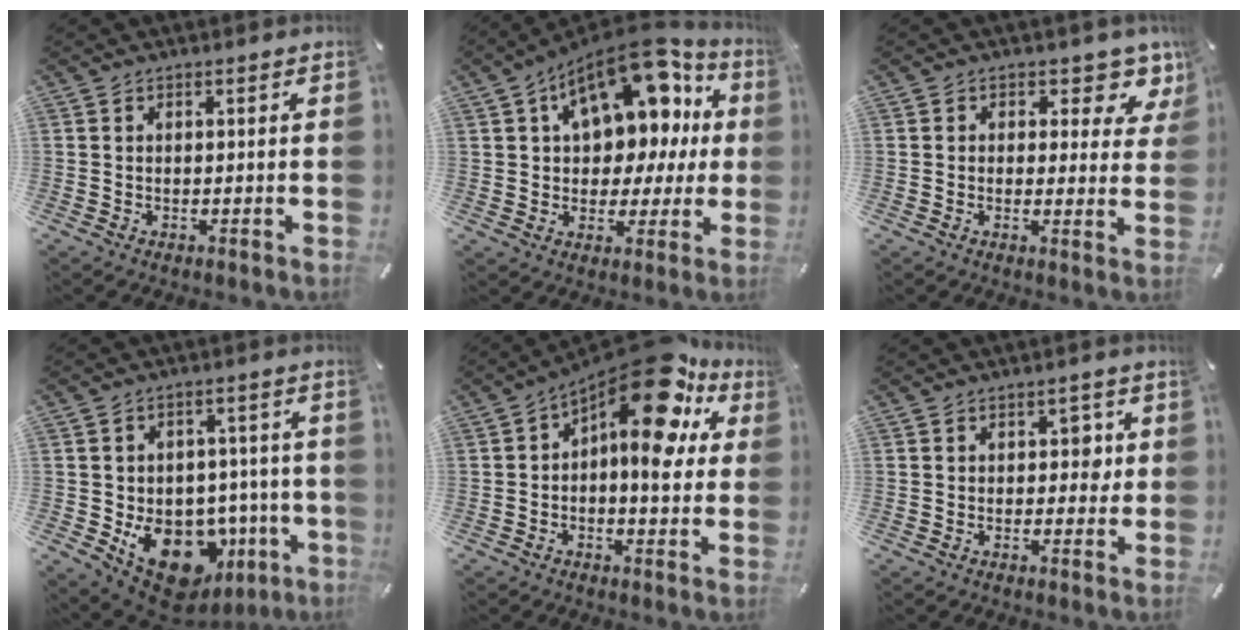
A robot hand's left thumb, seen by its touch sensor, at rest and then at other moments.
{"total": 18.3, "force": [9.2, 10.8, 11.5], "torque": [-0.169, -0.062, 0.159]}
{"total": 6.2, "force": [3.9, 3.8, 3.1], "torque": [-0.021, -0.030, 0.061]}
{"total": 16.4, "force": [-5.6, 12.2, 9.4], "torque": [-0.120, 0.018, -0.074]}
{"total": 18.8, "force": [9.2, 7.4, 14.6], "torque": [-0.207, -0.068, 0.150]}
{"total": 4.2, "force": [0.8, 2.6, 3.2], "torque": [-0.025, -0.006, 0.001]}